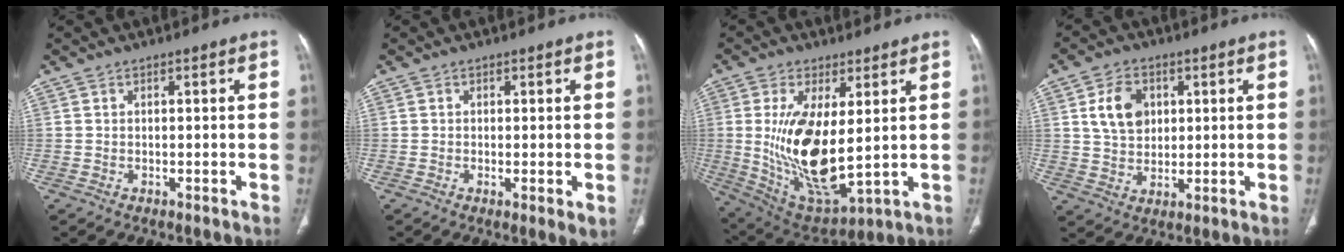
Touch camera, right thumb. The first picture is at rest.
{"total": 2.9, "force": [-0.4, 0.7, 2.8], "torque": [-0.051, -0.012, -0.008]}
{"total": 17.5, "force": [1.4, 7.3, 15.8], "torque": [-0.293, -0.028, 0.048]}
{"total": 8.5, "force": [2.5, 6.4, 5.1], "torque": [-0.069, -0.008, 0.047]}